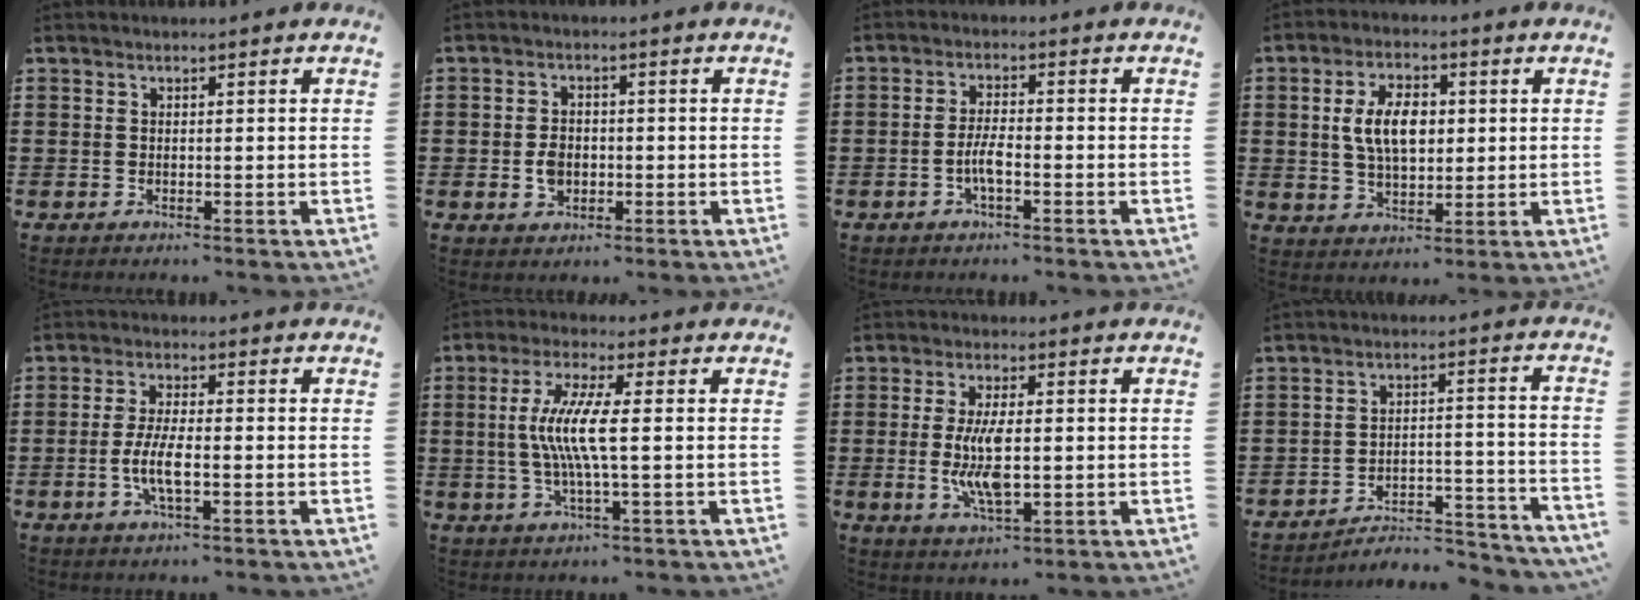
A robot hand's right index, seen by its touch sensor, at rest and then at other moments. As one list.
[{"total": 3.2, "force": [-0.6, 2.4, 2.0], "torque": [-0.041, 0.004, -0.012]}, {"total": 3.8, "force": [-1.3, 0.9, 3.4], "torque": [-0.081, -0.004, -0.031]}, {"total": 8.0, "force": [0.9, 4.4, 6.6], "torque": [-0.138, 0.008, 0.009]}, {"total": 5.6, "force": [-1.6, 1.4, 5.2], "torque": [-0.116, -0.007, -0.036]}, {"total": 7.9, "force": [0.1, 0.6, 7.8], "torque": [-0.164, -0.011, -0.010]}, {"total": 7.9, "force": [-0.4, 3.0, 7.3], "torque": [-0.150, -0.007, -0.016]}, {"total": 4.8, "force": [-4.5, 0.5, 1.5], "torque": [-0.028, 0.000, -0.094]}]